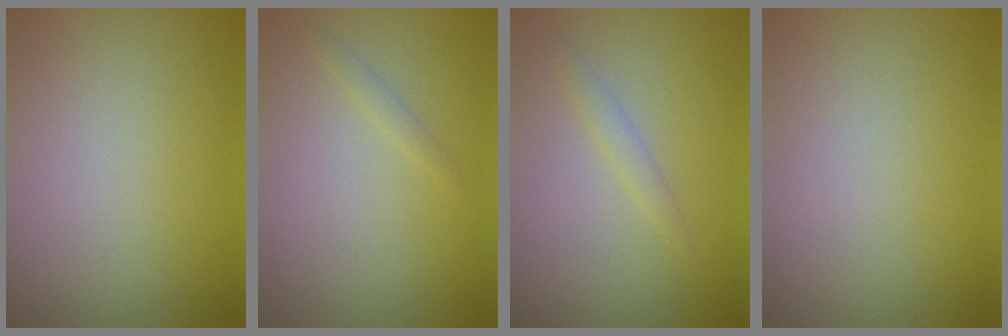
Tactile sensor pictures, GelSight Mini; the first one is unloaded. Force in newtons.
{"total": 0.7, "press": 0.7, "slide": 0.0}
{"total": 1.1, "press": 1.1, "slide": 0.1}
{"total": 0.0}